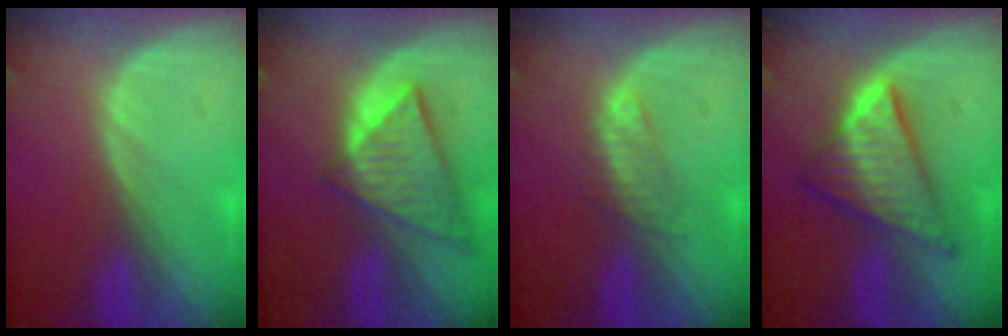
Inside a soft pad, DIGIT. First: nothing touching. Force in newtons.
{"total": 8.9, "press": 7.6, "slide": 4.5}
{"total": 2.5, "press": 2.4, "slide": 0.3}
{"total": 8.8, "press": 8.7, "slide": 0.6}